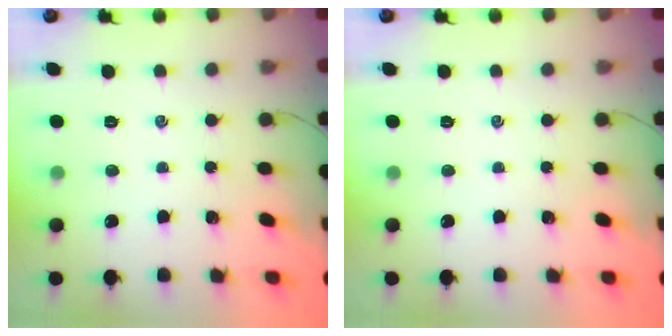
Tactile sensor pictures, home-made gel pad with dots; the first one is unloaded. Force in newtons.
{"total": 0.0}